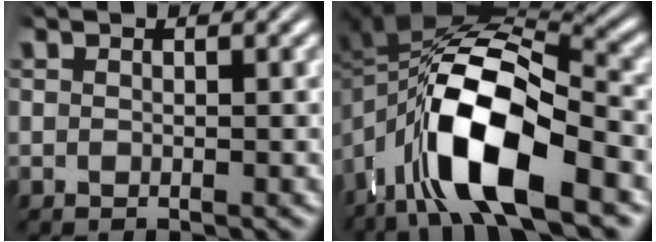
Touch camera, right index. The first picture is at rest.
{"total": 13.6, "force": [-2.4, 7.8, 10.8], "torque": [-0.207, -0.022, -0.034]}